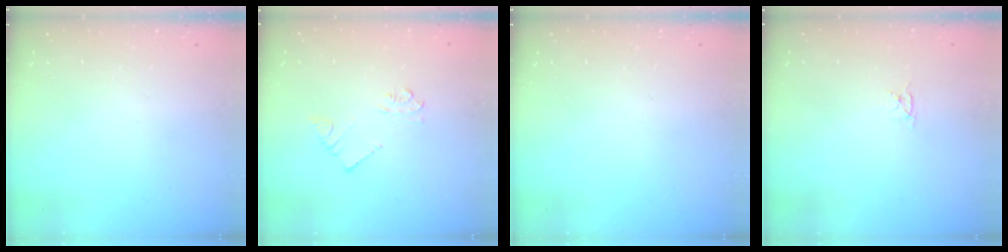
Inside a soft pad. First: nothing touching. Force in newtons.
{"total": 3.2, "press": 3.2, "slide": 0.2}
{"total": 0.0}
{"total": 2.8, "press": 2.8, "slide": 0.3}